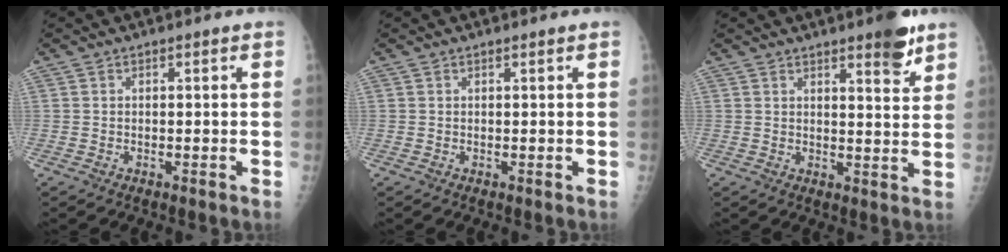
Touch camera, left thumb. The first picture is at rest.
{"total": 0.0}
{"total": 6.6, "force": [4.4, 1.6, 4.6], "torque": [-0.048, -0.027, 0.056]}